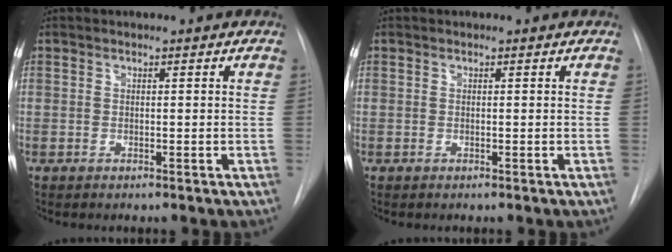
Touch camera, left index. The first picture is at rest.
{"total": 0.0}